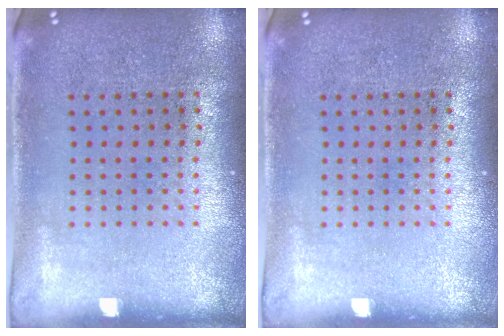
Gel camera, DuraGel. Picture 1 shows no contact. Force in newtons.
{"total": 0.0}